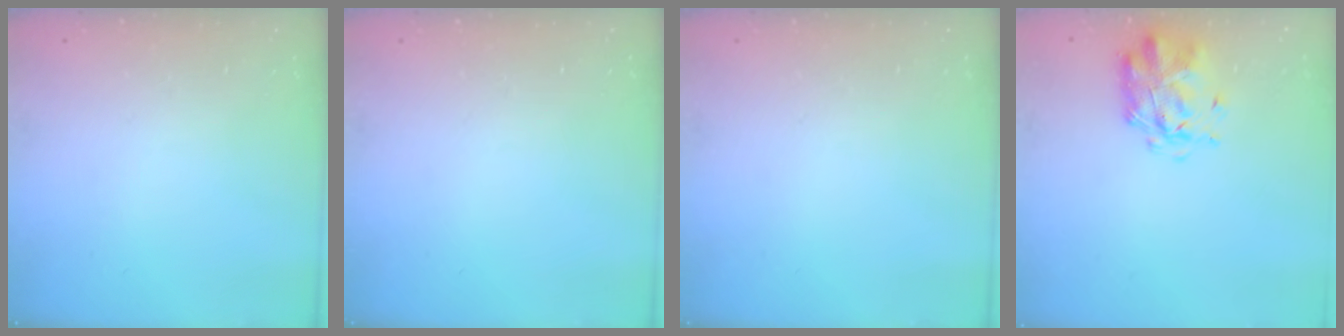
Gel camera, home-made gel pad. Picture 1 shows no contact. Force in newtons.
{"total": 0.0}
{"total": 0.0}
{"total": 3.0, "press": 2.9, "slide": 0.7}